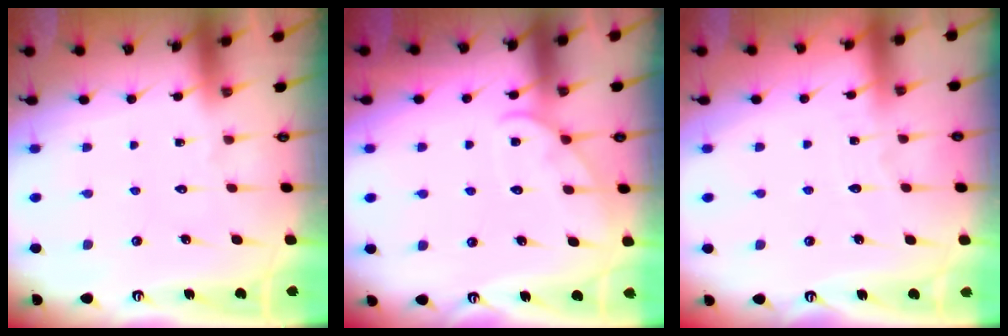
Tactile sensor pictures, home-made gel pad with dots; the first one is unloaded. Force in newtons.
{"total": 6.5, "press": 6.4, "slide": 0.8}
{"total": 2.6, "press": 2.6, "slide": 0.3}